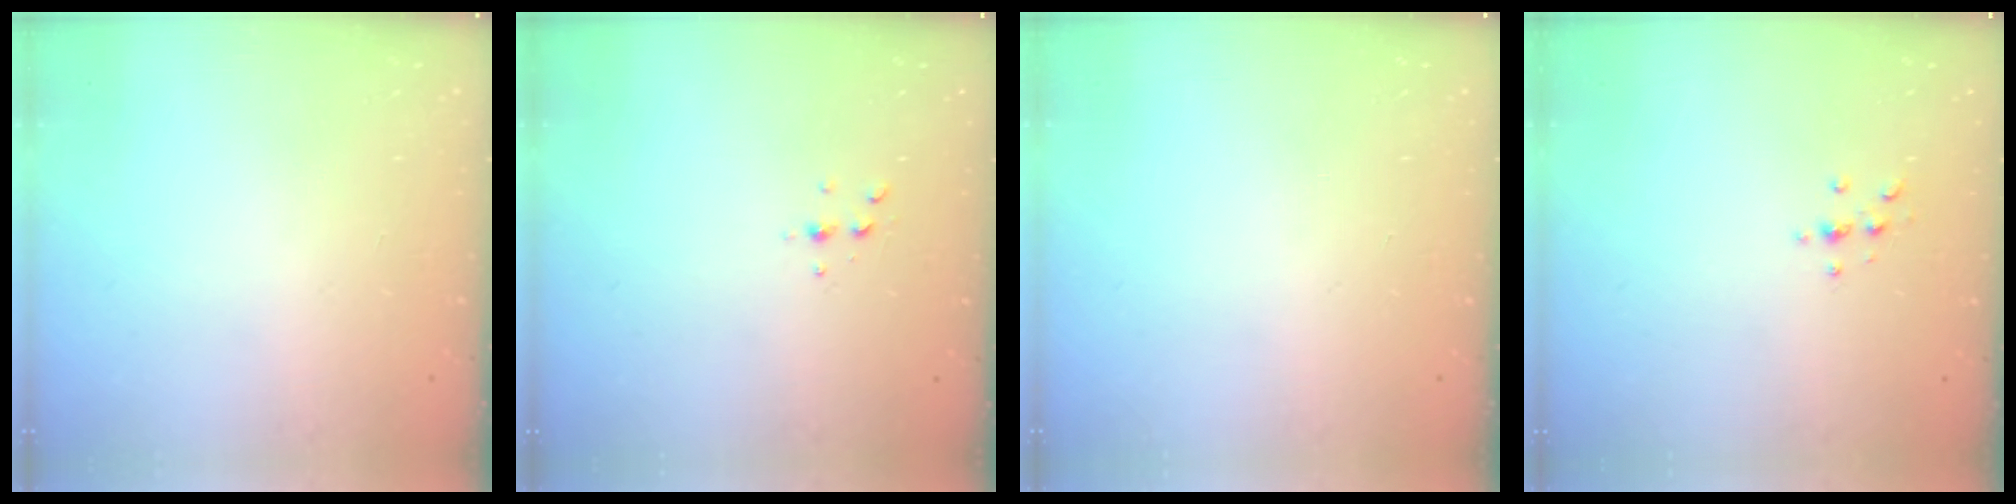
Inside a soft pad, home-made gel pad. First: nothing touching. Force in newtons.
{"total": 3.7, "press": 3.6, "slide": 0.5}
{"total": 0.0}
{"total": 2.3, "press": 2.3, "slide": 0.2}